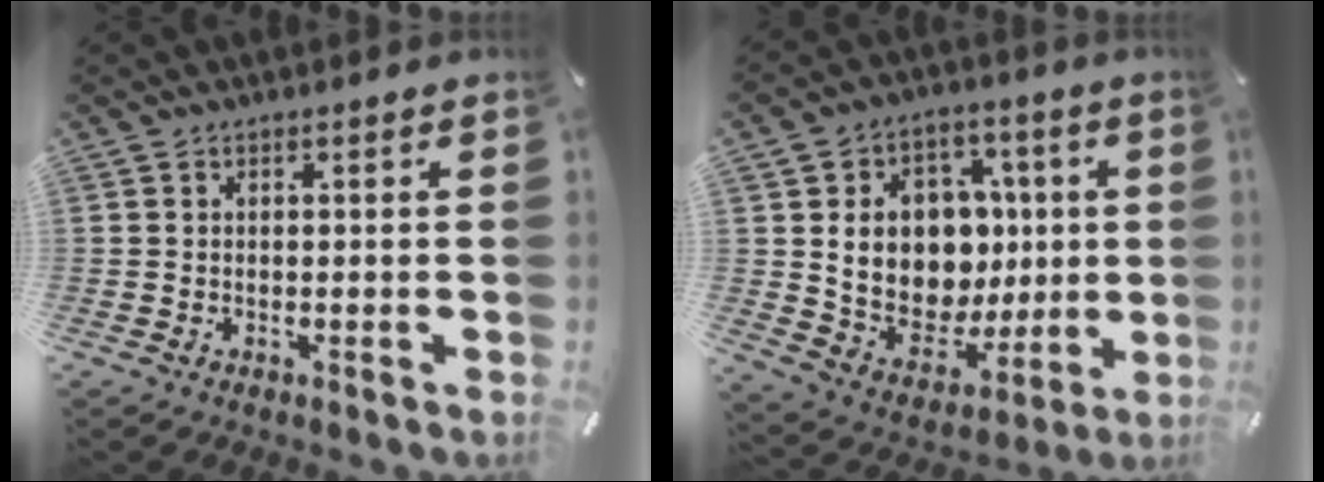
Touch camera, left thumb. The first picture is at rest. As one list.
[{"total": 15.1, "force": [2.4, 13.0, 7.3], "torque": [-0.127, -0.018, 0.061]}]